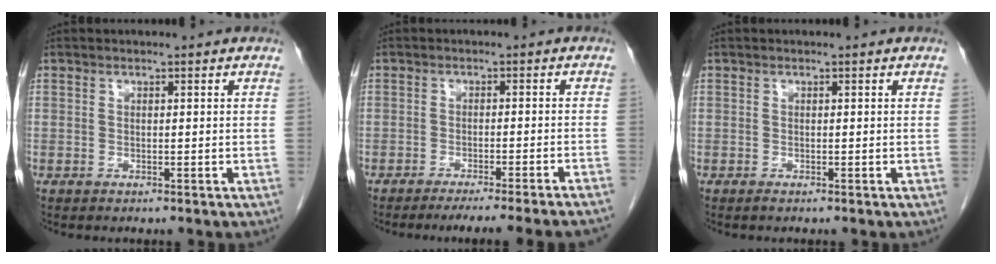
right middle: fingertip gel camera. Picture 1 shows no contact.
{"total": 12.6, "force": [-11.1, -1.9, 5.5], "torque": [-0.048, -0.032, -0.145]}
{"total": 0.0}